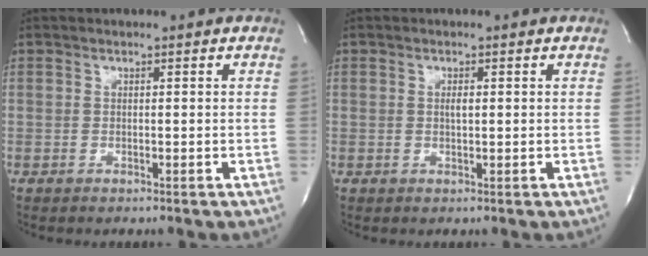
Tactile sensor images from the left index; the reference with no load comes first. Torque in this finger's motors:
{"motor_torque": [0.45, 0.02, 0.21, 0.01]}